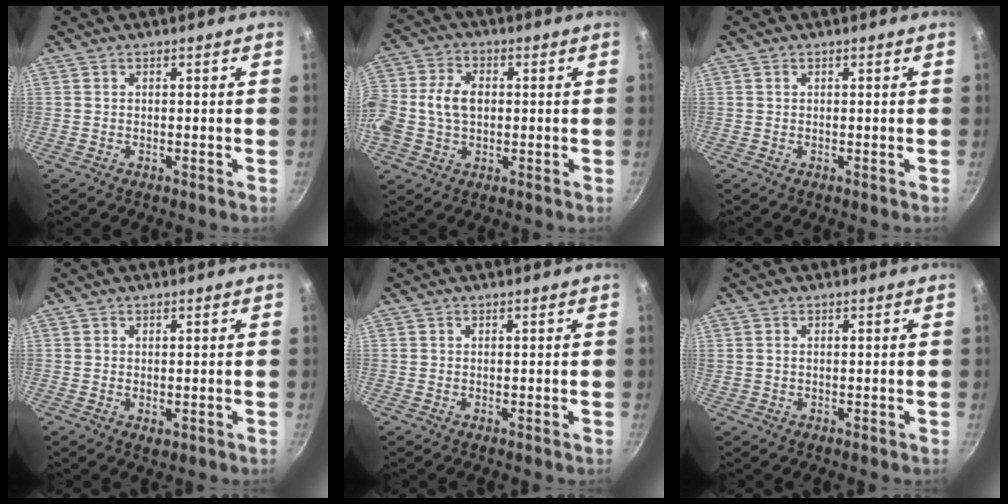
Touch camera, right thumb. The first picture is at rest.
{"total": 13.7, "force": [0.2, 9.7, 9.7], "torque": [-0.235, 0.016, 0.007]}
{"total": 0.0}
{"total": 1.3, "force": [-0.3, 0.8, 1.0], "torque": [-0.012, -0.004, -0.001]}
{"total": 0.0}
{"total": 0.8, "force": [0.1, 0.6, 0.5], "torque": [-0.009, 0.002, 0.004]}